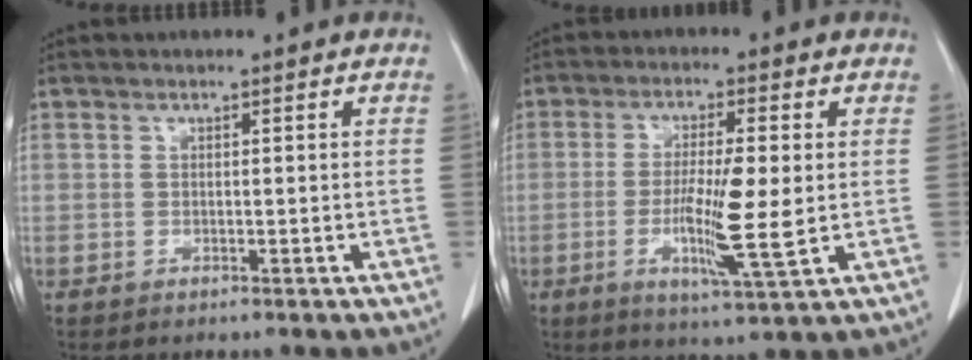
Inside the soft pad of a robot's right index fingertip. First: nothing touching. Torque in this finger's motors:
{"motor_torque": [0.40, -0.06, 0.29, 0.07]}